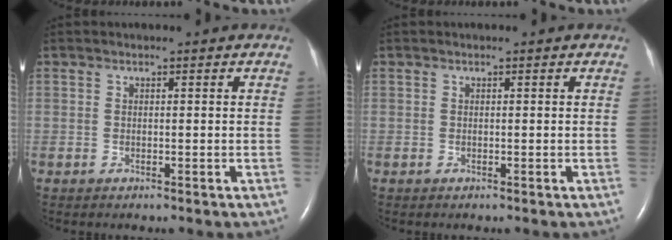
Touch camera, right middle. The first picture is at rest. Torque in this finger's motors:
{"motor_torque": [-0.04, 0.08, 0.00, 0.01]}